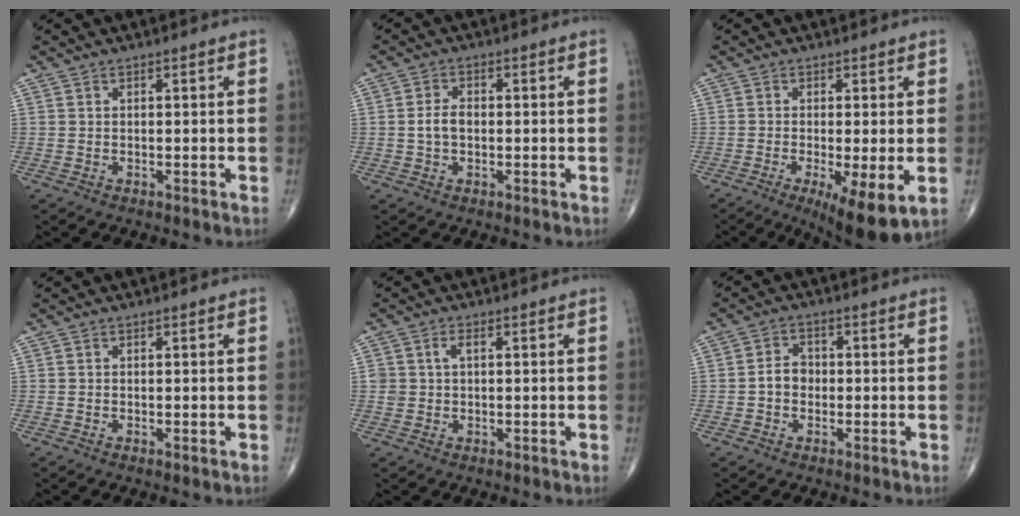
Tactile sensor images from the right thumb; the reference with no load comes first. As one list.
[{"total": 3.4, "force": [-0.2, 2.2, 2.7], "torque": [-0.054, 0.010, -0.007]}, {"total": 9.9, "force": [-3.1, 2.5, 9.1], "torque": [-0.146, -0.023, -0.044]}, {"total": 0.0}, {"total": 2.2, "force": [0.4, 1.5, 1.5], "torque": [-0.027, 0.005, 0.009]}, {"total": 3.6, "force": [-0.7, 2.9, 2.1], "torque": [-0.026, 0.017, -0.019]}]